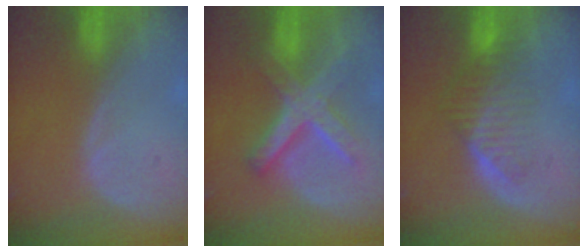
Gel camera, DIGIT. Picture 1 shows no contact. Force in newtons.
{"total": 8.6, "press": 8.6, "slide": 0.7}
{"total": 6.6, "press": 5.6, "slide": 3.5}